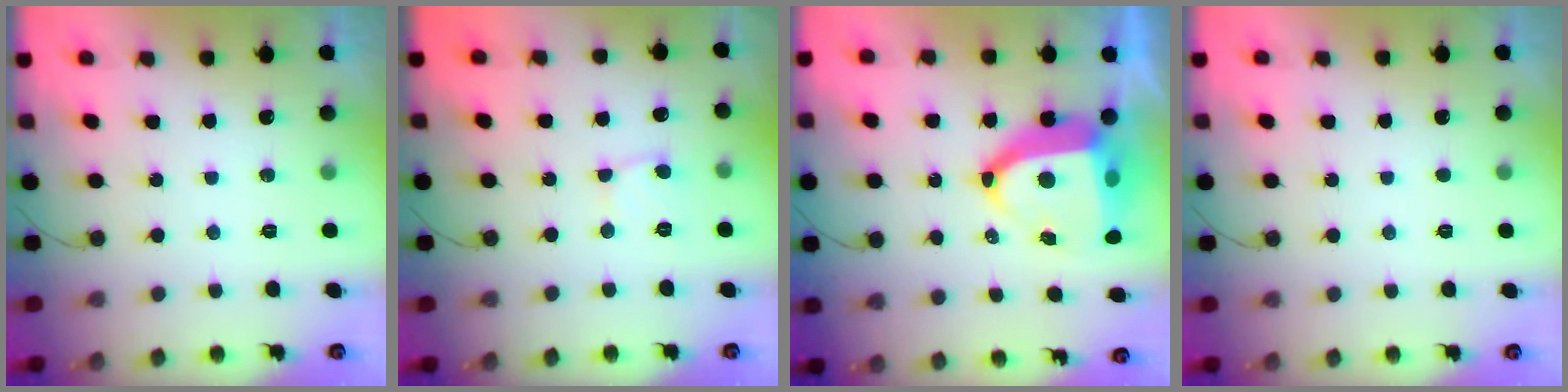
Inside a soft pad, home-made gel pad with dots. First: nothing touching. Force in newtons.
{"total": 2.1, "press": 2.1, "slide": 0.1}
{"total": 15.2, "press": 15.0, "slide": 2.2}
{"total": 1.6, "press": 1.6, "slide": 0.2}